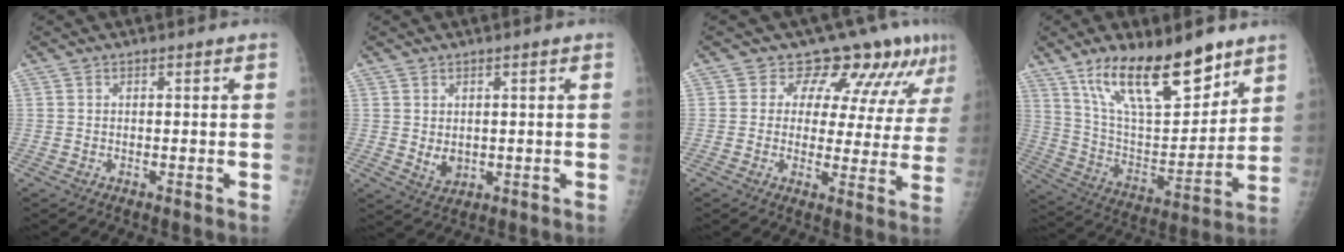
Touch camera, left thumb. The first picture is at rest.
{"total": 3.4, "force": [0.3, 2.3, 2.4], "torque": [-0.029, -0.009, 0.016]}
{"total": 10.5, "force": [8.1, 5.0, 4.4], "torque": [-0.029, -0.047, 0.086]}
{"total": 21.7, "force": [14.3, 7.9, 14.3], "torque": [-0.203, -0.072, 0.258]}